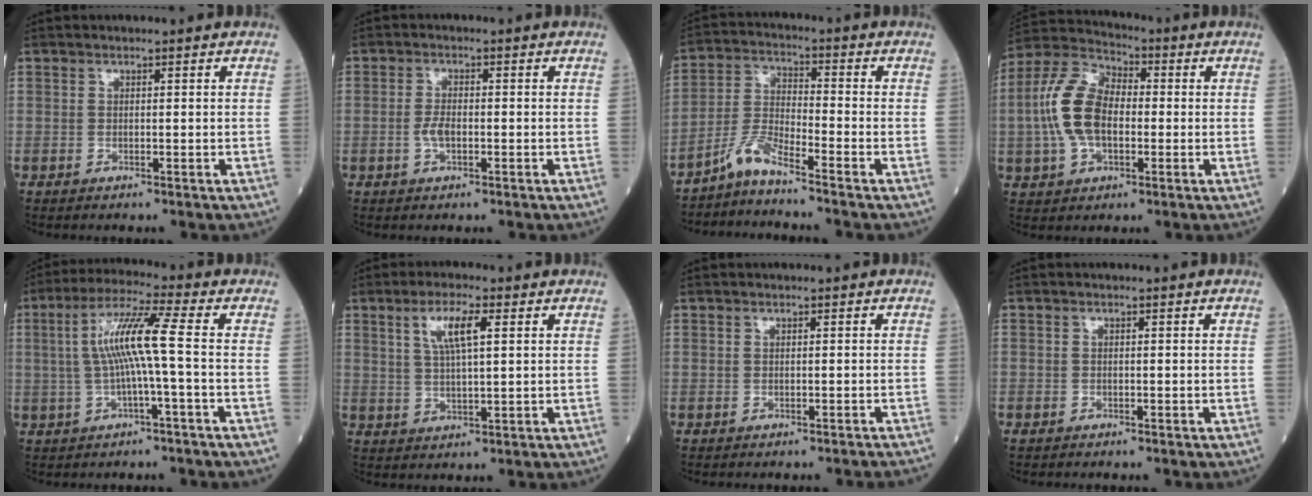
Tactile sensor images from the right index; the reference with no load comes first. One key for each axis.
{"total": 2.5, "fx": -0.6, "fy": 1.1, "fz": 2.1, "tx": -0.047, "ty": 0.002, "tz": -0.013}
{"total": 5.3, "fx": -4.6, "fy": -0.4, "fz": 2.7, "tx": -0.064, "ty": -0.016, "tz": -0.099}
{"total": 11.8, "fx": -0.7, "fy": 6.8, "fz": 9.7, "tx": -0.226, "ty": 0.029, "tz": -0.015}
{"total": 8.6, "fx": -0.1, "fy": -0.7, "fz": 8.6, "tx": -0.165, "ty": 0.019, "tz": -0.001}
{"total": 6.0, "fx": 2.4, "fy": 1.0, "fz": 5.4, "tx": -0.106, "ty": 0.006, "tz": 0.047}
{"total": 2.9, "fx": -2.7, "fy": -0.5, "fz": 1.0, "tx": -0.006, "ty": 0.001, "tz": -0.032}
{"total": 0.8, "fx": -0.6, "fy": 0.5, "fz": 0.0, "tx": -0.003, "ty": 0.005, "tz": -0.014}